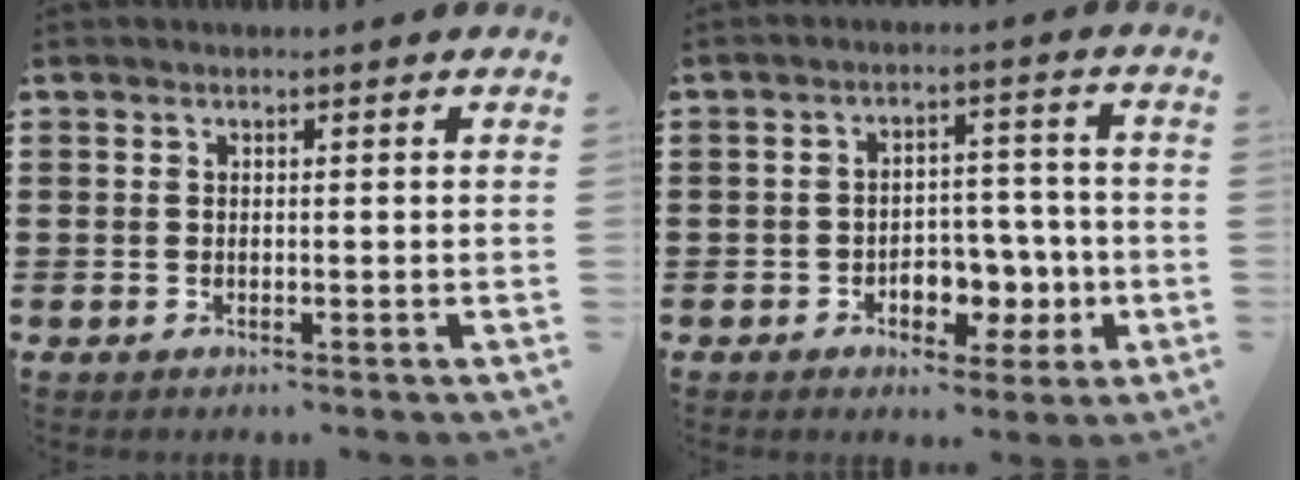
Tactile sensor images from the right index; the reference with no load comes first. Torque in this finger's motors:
{"motor_torque": [0.14, -0.13, 0.29, 0.05]}